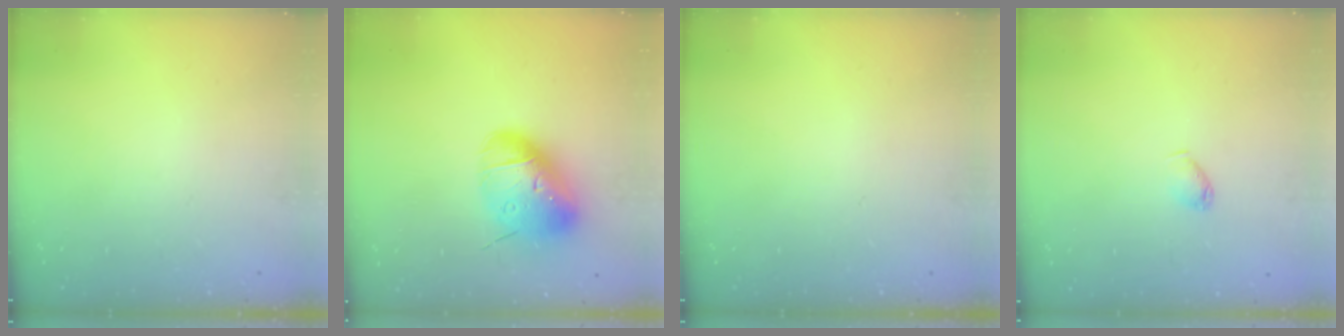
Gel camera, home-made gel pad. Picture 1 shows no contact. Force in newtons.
{"total": 17.2, "press": 17.0, "slide": 2.8}
{"total": 0.0}
{"total": 2.8, "press": 2.8, "slide": 0.4}